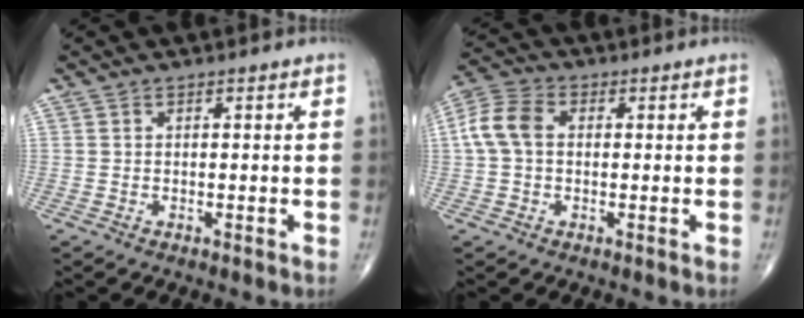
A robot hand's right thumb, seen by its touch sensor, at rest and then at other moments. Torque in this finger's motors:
{"motor_torque": [-0.36, 0.52, 0.19, -0.03, 0.09]}